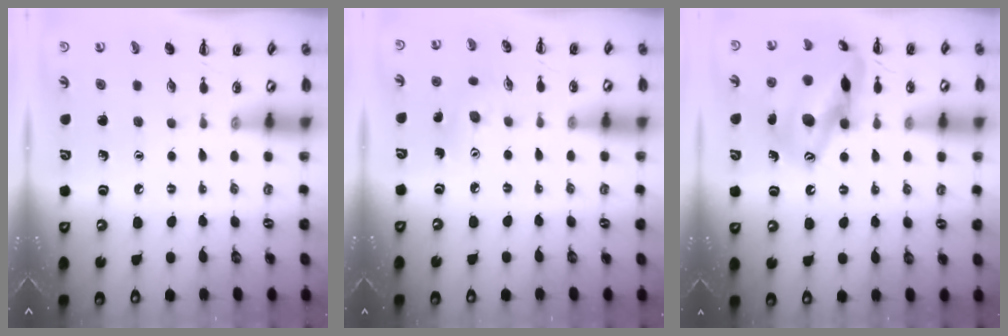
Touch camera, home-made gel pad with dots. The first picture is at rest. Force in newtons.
{"total": 4.8, "press": 4.6, "slide": 1.1}
{"total": 18.6, "press": 18.6, "slide": 1.6}